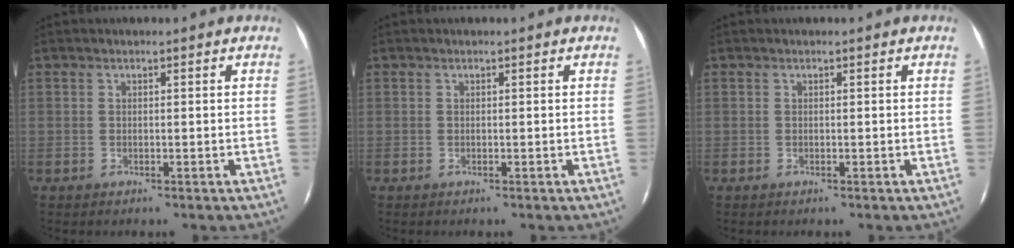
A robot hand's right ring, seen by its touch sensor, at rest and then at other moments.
{"total": 0.0}
{"total": 0.0}